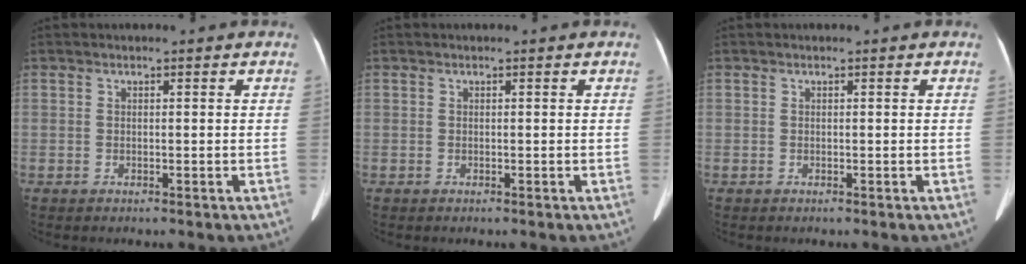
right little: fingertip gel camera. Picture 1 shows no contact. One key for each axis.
{"total": 0.0}
{"total": 0.0}